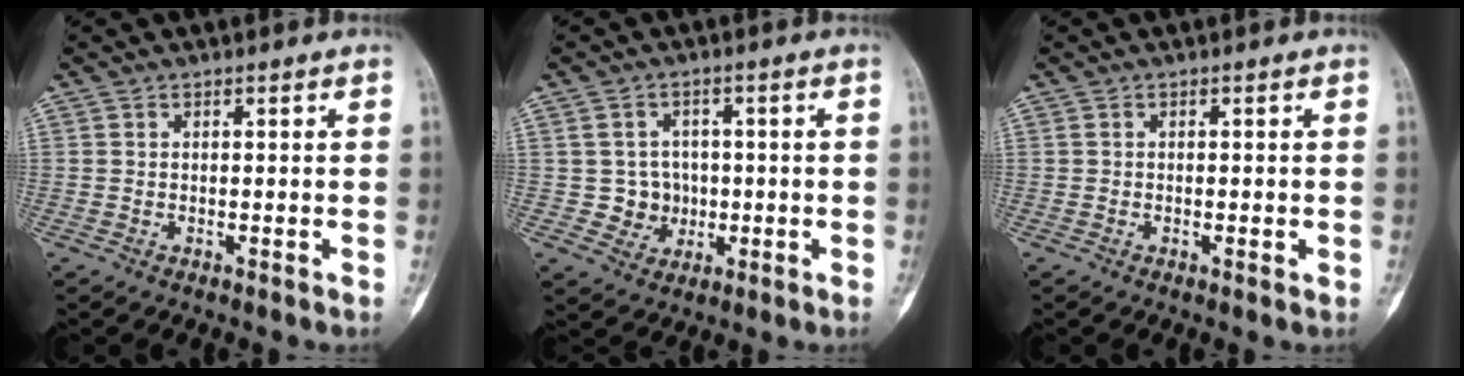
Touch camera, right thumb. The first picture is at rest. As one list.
[{"total": 5.1, "force": [-0.3, 5.0, 1.0], "torque": [0.016, 0.012, -0.002]}, {"total": 1.1, "force": [-0.3, 0.5, 1.0], "torque": [-0.012, -0.001, -0.004]}]